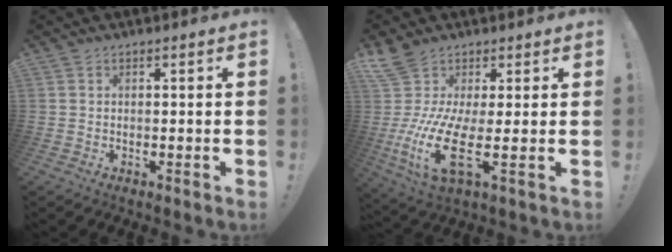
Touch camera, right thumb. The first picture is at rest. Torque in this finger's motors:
{"motor_torque": [1.73, 1.71, 1.13, -0.11, 0.28]}